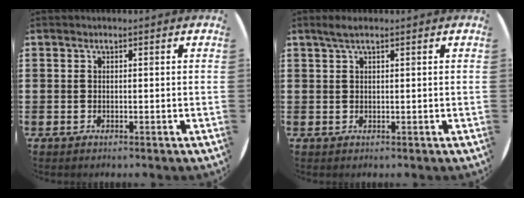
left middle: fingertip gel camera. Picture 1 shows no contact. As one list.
[{"total": 1.6, "force": [1.1, 0.1, 1.2], "torque": [-0.024, 0.004, 0.018]}]